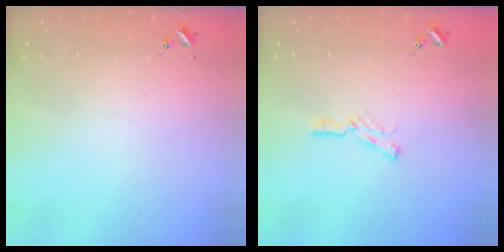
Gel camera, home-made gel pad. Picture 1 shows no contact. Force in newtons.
{"total": 5.2, "press": 5.2, "slide": 0.4}